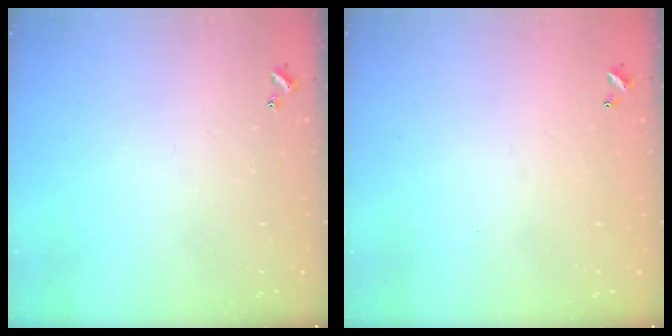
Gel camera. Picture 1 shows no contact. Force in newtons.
{"total": 2.7, "press": 2.7, "slide": 0.1}